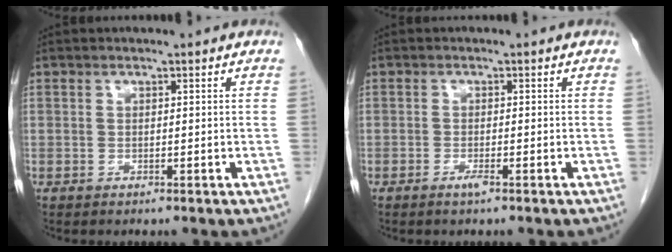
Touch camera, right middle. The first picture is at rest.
{"total": 1.3, "force": [-0.9, 0.0, 1.0], "torque": [-0.021, -0.001, -0.016]}